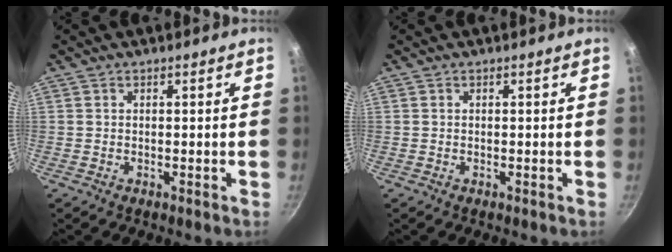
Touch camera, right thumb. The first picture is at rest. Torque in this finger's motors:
{"motor_torque": [0.05, 0.04, -0.01, 0.00, 0.00]}